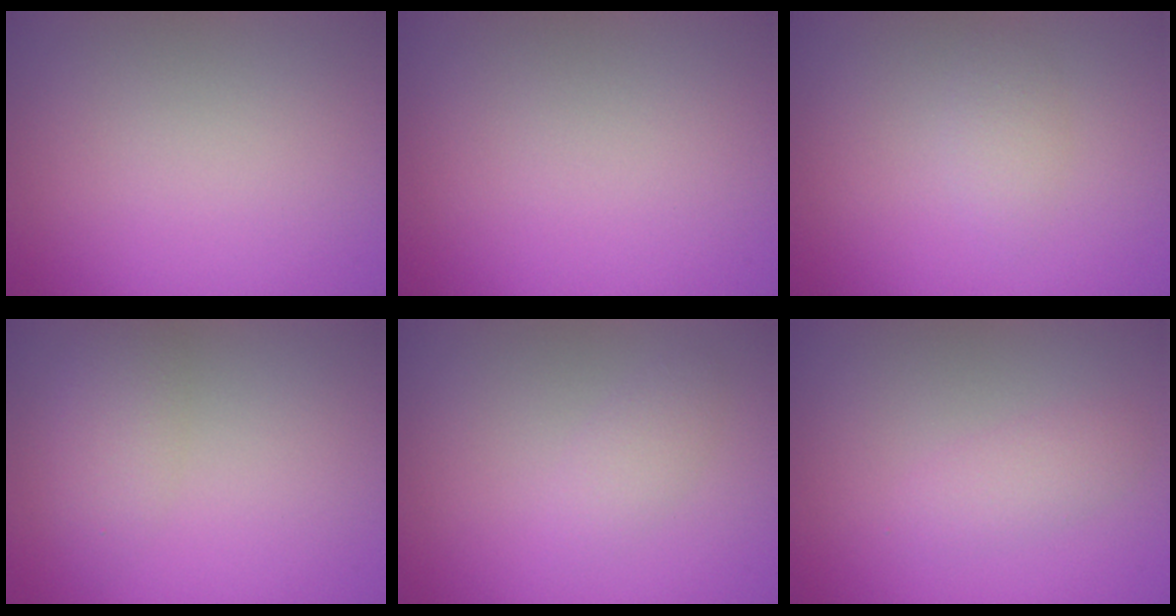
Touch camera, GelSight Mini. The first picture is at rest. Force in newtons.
{"total": 0.0}
{"total": 1.4, "press": 1.4, "slide": 0.0}
{"total": 2.3, "press": 2.3, "slide": 0.1}
{"total": 1.4, "press": 1.4, "slide": 0.1}
{"total": 1.7, "press": 1.7, "slide": 0.0}